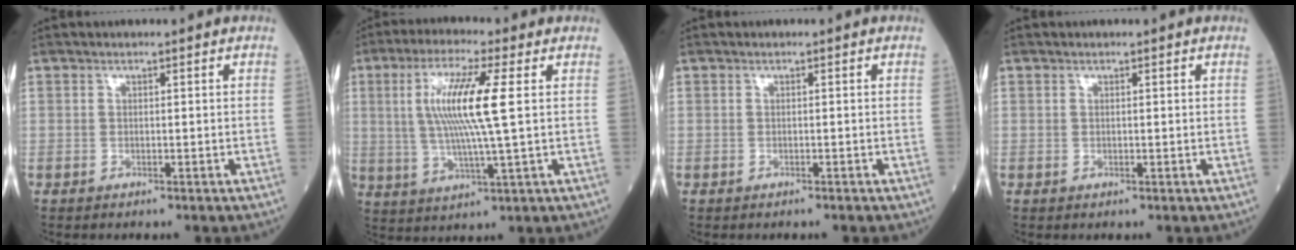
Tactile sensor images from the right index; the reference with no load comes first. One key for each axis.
{"total": 11.4, "fx": 2.3, "fy": -0.2, "fz": 11.1, "tx": -0.233, "ty": 0.003, "tz": 0.042}
{"total": 0.9, "fx": -0.7, "fy": 0.1, "fz": 0.5, "tx": -0.013, "ty": -0.001, "tz": -0.007}
{"total": 0.0}